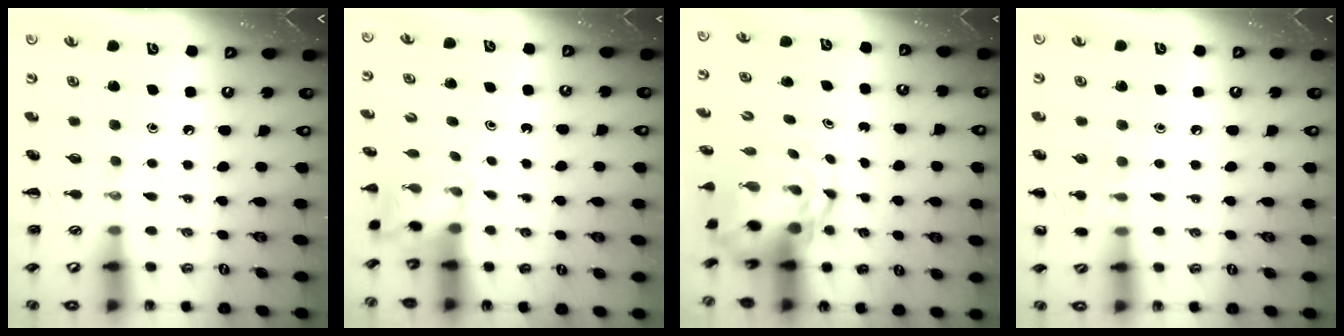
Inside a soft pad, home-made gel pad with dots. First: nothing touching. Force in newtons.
{"total": 1.7, "press": 1.6, "slide": 0.5}
{"total": 5.9, "press": 5.6, "slide": 2.0}
{"total": 7.1, "press": 6.8, "slide": 2.0}